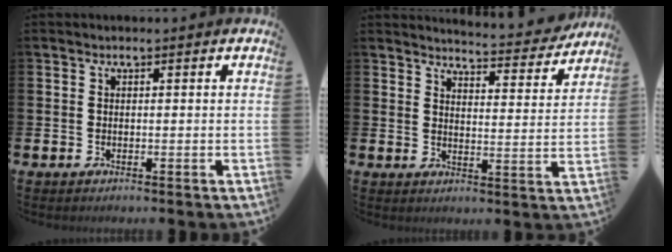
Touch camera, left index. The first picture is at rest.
{"total": 4.9, "force": [4.9, 0.3, 0.7], "torque": [-0.018, -0.037, 0.080]}